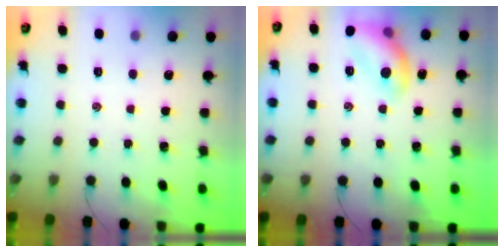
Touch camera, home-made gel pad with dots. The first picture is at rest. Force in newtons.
{"total": 11.2, "press": 11.2, "slide": 0.1}